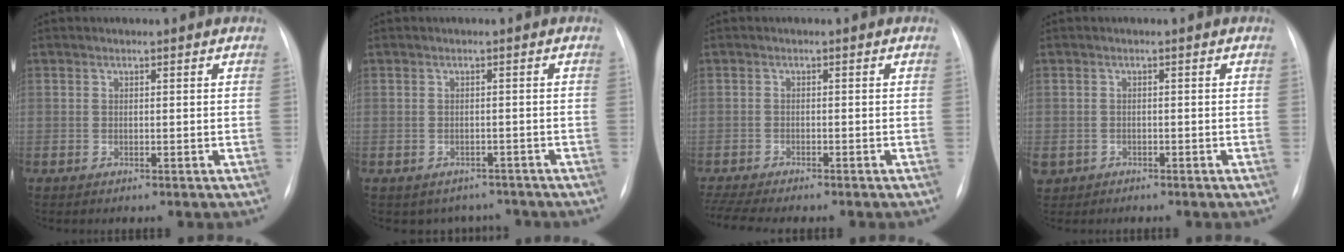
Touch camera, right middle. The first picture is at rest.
{"total": 4.3, "force": [-3.6, 2.4, 0.0], "torque": [0.011, 0.015, -0.041]}
{"total": 7.5, "force": [-6.5, 1.0, 3.6], "torque": [-0.064, -0.003, -0.101]}
{"total": 3.9, "force": [-2.3, 3.0, 0.8], "torque": [-0.024, 0.000, -0.036]}